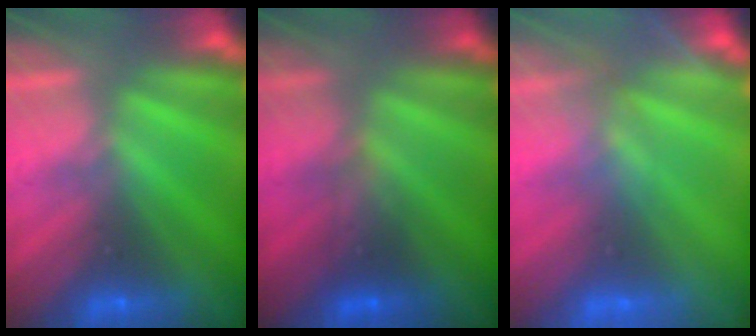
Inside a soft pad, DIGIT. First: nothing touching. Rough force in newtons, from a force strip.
{"total": 2.3}
{"total": 3.0}